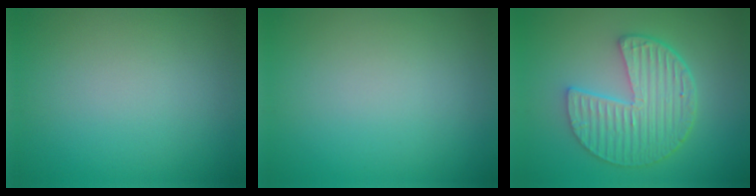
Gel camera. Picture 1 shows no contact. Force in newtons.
{"total": 0.0}
{"total": 6.3, "press": 4.8, "slide": 4.1}